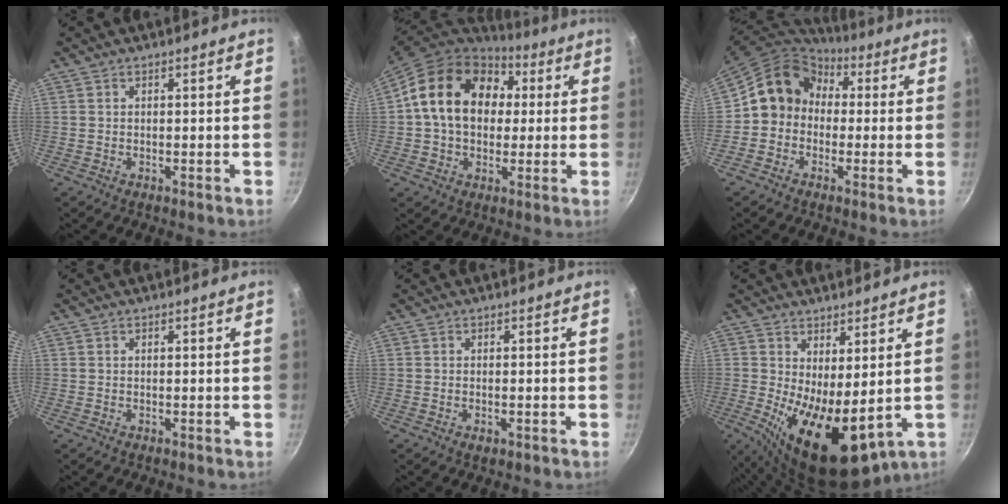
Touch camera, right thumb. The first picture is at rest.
{"total": 19.0, "force": [3.7, 14.4, 11.9], "torque": [-0.181, 0.025, 0.051]}
{"total": 11.5, "force": [0.8, 10.1, 5.4], "torque": [-0.060, 0.035, -0.013]}
{"total": 0.0}
{"total": 1.6, "force": [-0.6, 0.8, 1.3], "torque": [-0.021, -0.002, -0.008]}
{"total": 12.7, "force": [0.0, 5.6, 11.4], "torque": [-0.166, -0.020, 0.018]}